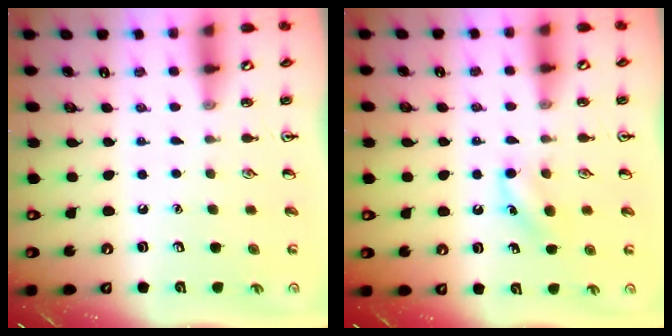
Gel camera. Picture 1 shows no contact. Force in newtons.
{"total": 6.9, "press": 6.7, "slide": 1.8}